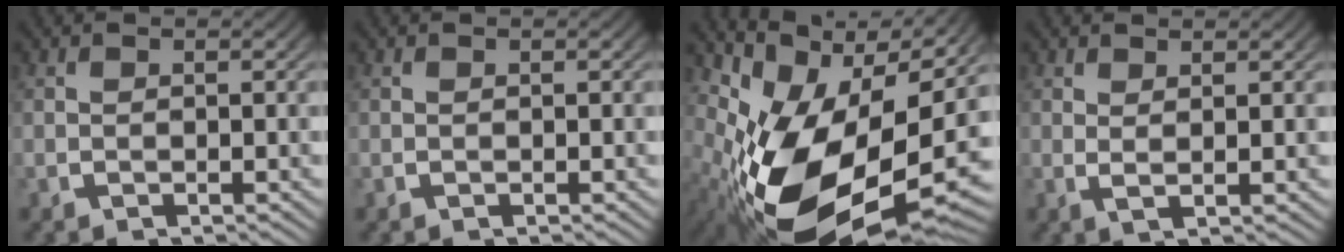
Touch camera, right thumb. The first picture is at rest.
{"total": 0.0}
{"total": 20.2, "force": [-1.8, 11.6, 16.4], "torque": [-0.300, -0.067, 0.006]}
{"total": 1.4, "force": [1.0, 0.1, 1.0], "torque": [-0.021, -0.007, 0.023]}